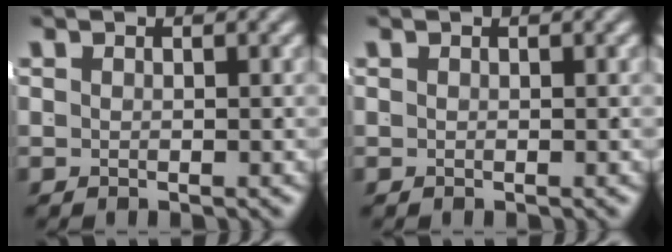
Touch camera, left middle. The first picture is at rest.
{"total": 0.0}